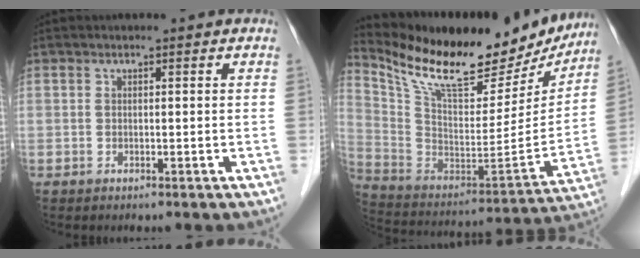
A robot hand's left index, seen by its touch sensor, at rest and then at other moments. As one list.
[{"total": 25.9, "force": [21.4, 7.7, 12.5], "torque": [-0.221, -0.017, 0.329]}]